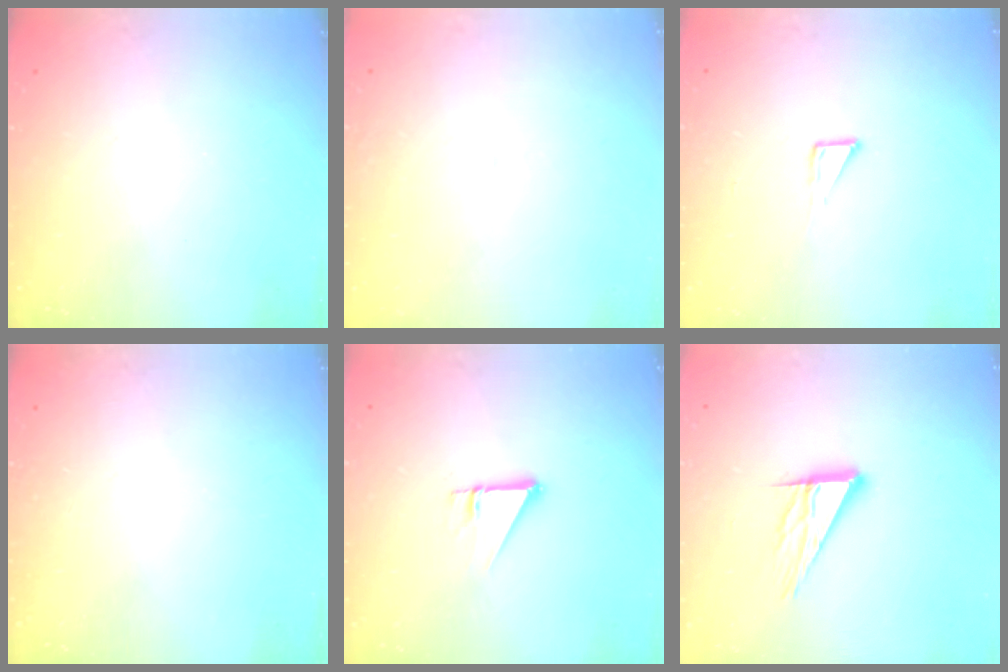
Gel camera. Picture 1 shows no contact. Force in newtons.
{"total": 3.0, "press": 3.0, "slide": 0.2}
{"total": 2.8, "press": 2.8, "slide": 0.2}
{"total": 0.0}
{"total": 2.7, "press": 2.7, "slide": 0.2}
{"total": 10.9, "press": 10.9, "slide": 1.0}